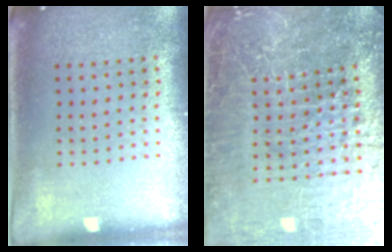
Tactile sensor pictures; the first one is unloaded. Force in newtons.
{"total": 5.8, "press": 5.4, "slide": 2.1}